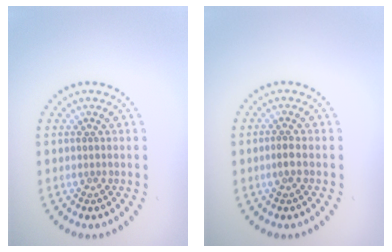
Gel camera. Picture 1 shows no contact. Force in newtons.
{"total": 1.0, "press": 0.9, "slide": 0.5}